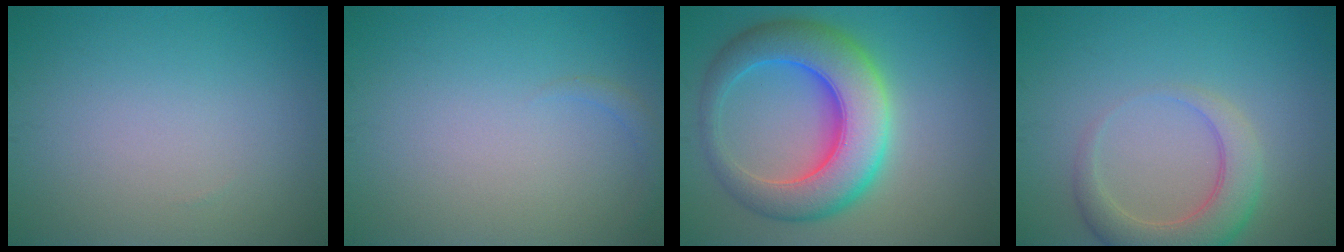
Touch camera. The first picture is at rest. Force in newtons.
{"total": 0.8, "press": 0.8, "slide": 0.1}
{"total": 9.6, "press": 9.6, "slide": 0.2}
{"total": 4.6, "press": 4.6, "slide": 0.4}